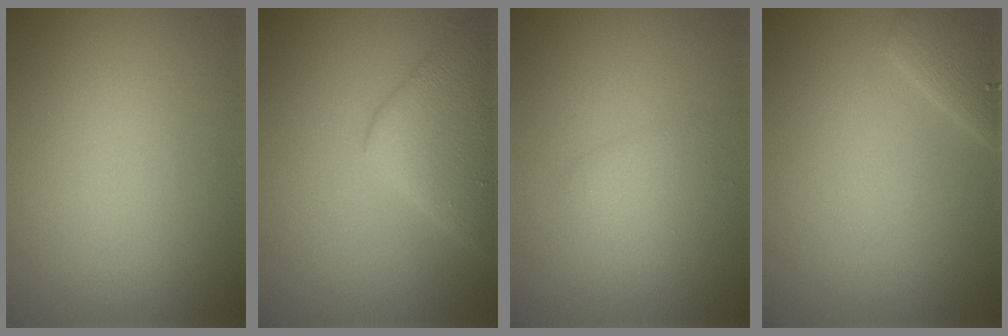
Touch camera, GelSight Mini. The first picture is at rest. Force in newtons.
{"total": 5.8, "press": 5.8, "slide": 0.3}
{"total": 1.8, "press": 1.8, "slide": 0.1}
{"total": 2.7, "press": 2.7, "slide": 0.2}